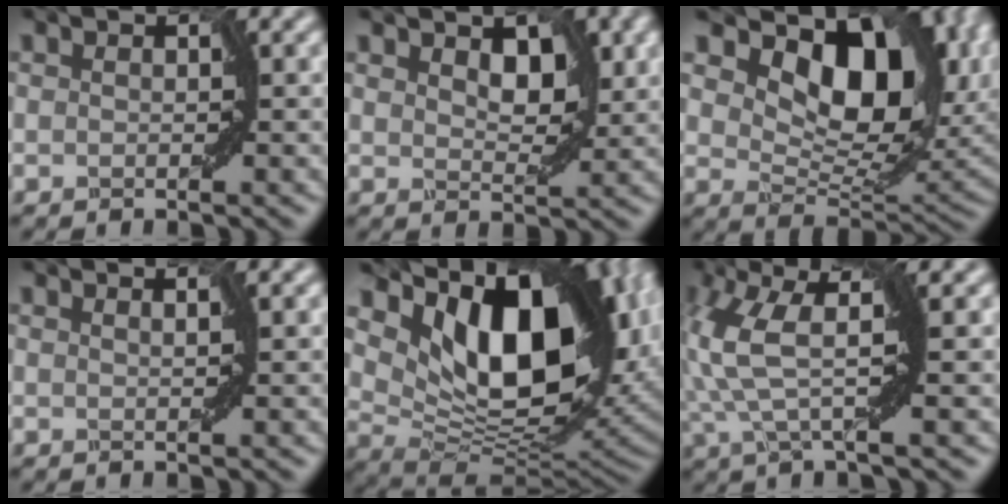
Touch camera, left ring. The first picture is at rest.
{"total": 3.7, "force": [1.7, 1.9, 2.7], "torque": [-0.049, -0.003, 0.030]}
{"total": 13.7, "force": [5.5, 7.8, 9.8], "torque": [-0.130, 0.000, 0.098]}
{"total": 1.1, "force": [0.8, 0.2, 0.7], "torque": [-0.001, -0.002, 0.008]}
{"total": 15.6, "force": [5.9, 8.6, 11.6], "torque": [-0.166, 0.002, 0.104]}
{"total": 7.1, "force": [1.2, 2.1, 6.7], "torque": [-0.162, 0.007, 0.022]}